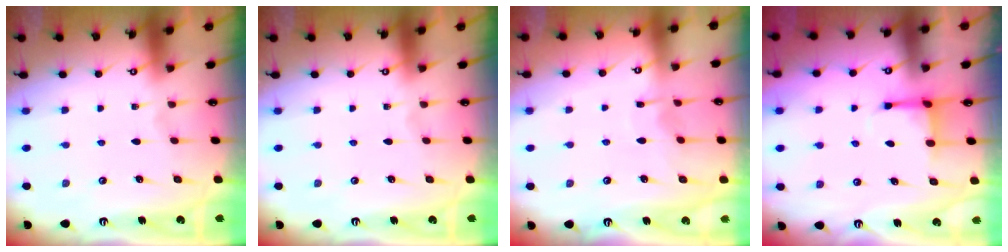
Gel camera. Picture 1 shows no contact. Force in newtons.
{"total": 0.0}
{"total": 5.0, "press": 5.0, "slide": 0.4}
{"total": 4.0, "press": 3.8, "slide": 1.0}